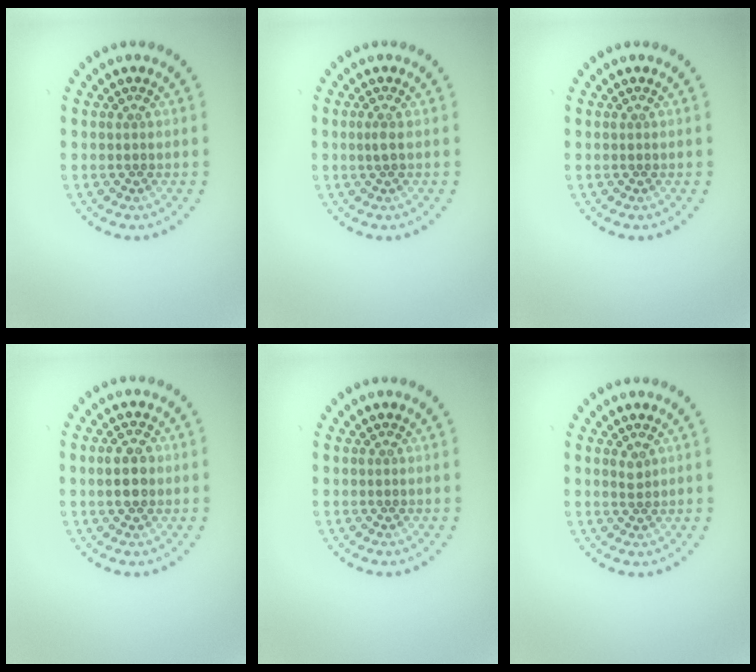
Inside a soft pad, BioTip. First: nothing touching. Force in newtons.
{"total": 0.6, "press": 0.5, "slide": 0.3}
{"total": 0.0}
{"total": 2.7, "press": 2.7, "slide": 0.1}
{"total": 0.0}
{"total": 0.9, "press": 0.7, "slide": 0.5}